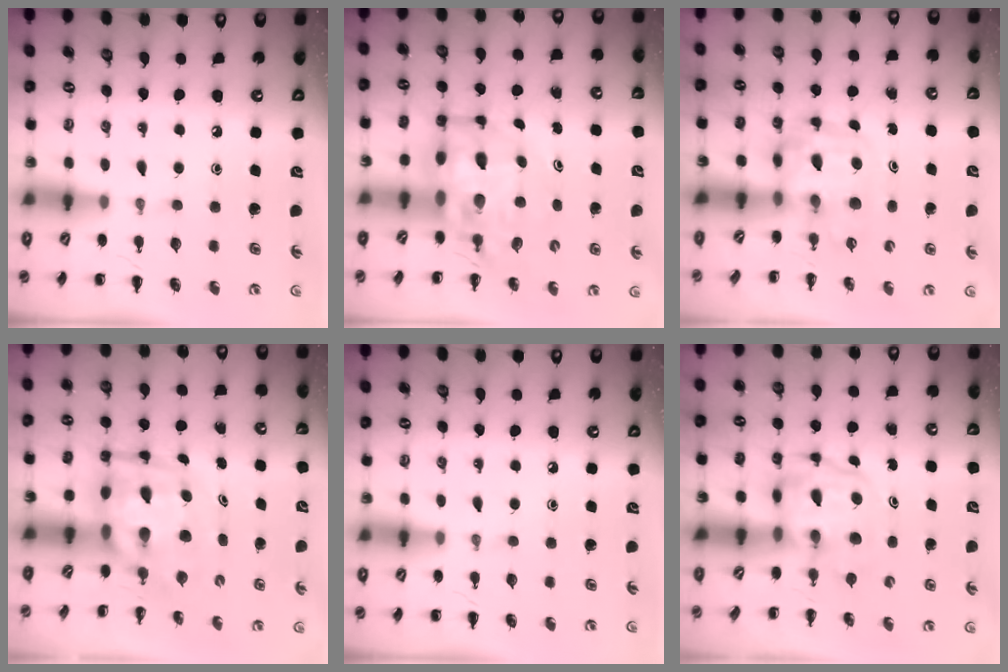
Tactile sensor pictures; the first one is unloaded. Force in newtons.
{"total": 9.5, "press": 9.1, "slide": 2.8}
{"total": 3.6, "press": 3.5, "slide": 0.6}
{"total": 6.2, "press": 5.9, "slide": 1.9}
{"total": 0.0}
{"total": 3.9, "press": 3.9, "slide": 0.7}